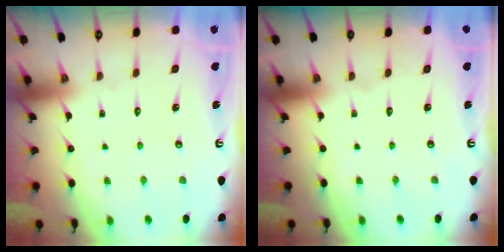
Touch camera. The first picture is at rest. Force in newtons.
{"total": 0.0}